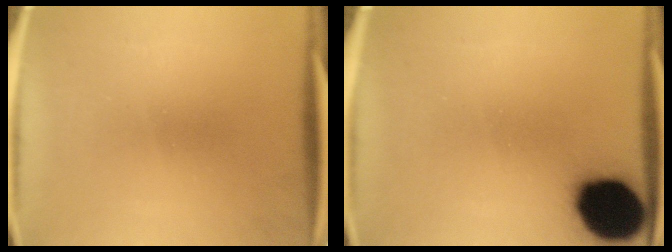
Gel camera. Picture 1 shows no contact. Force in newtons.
{"total": 17.6}